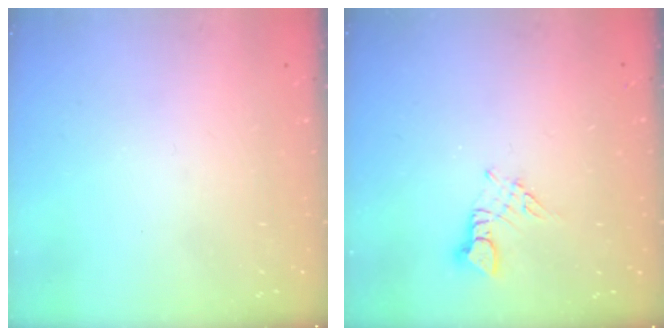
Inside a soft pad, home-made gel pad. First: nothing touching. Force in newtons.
{"total": 2.9, "press": 2.9, "slide": 0.3}